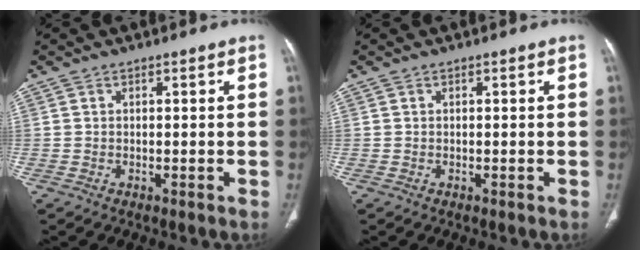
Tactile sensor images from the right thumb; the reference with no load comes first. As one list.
[{"total": 0.0}]